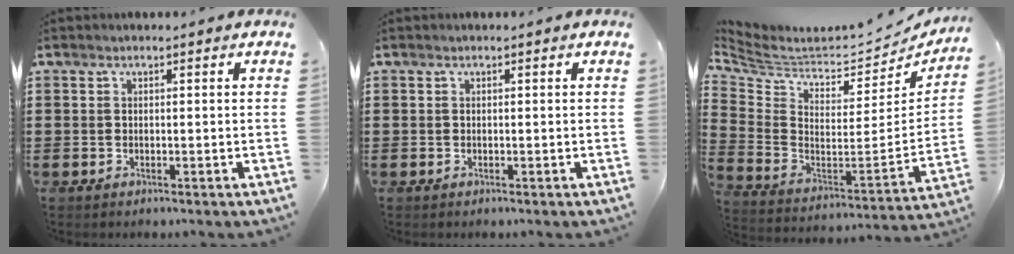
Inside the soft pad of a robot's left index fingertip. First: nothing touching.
{"total": 0.0}
{"total": 5.2, "force": [5.0, 0.6, 1.1], "torque": [-0.056, -0.061, 0.082]}